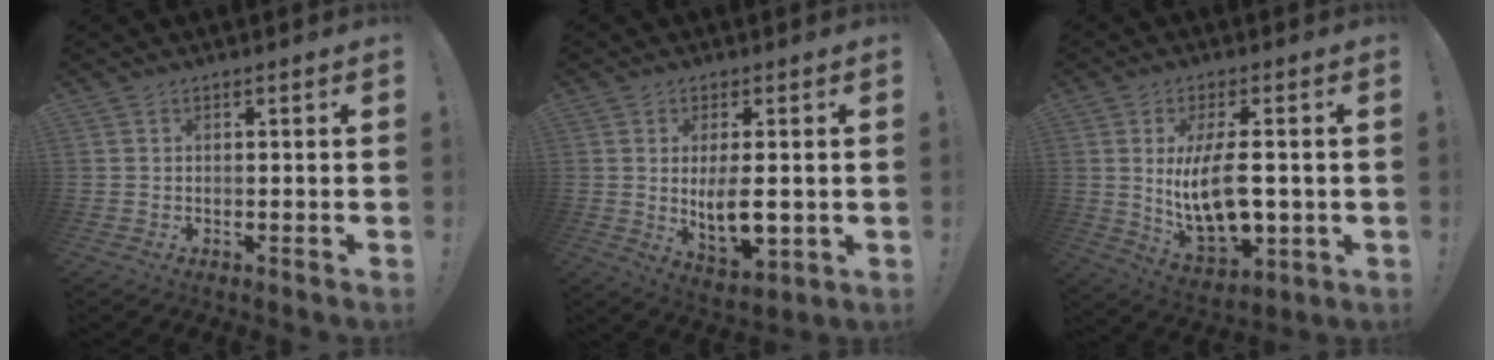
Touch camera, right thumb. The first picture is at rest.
{"total": 9.5, "force": [0.5, 4.2, 8.5], "torque": [-0.137, -0.014, 0.012]}
{"total": 14.3, "force": [1.0, 6.5, 12.7], "torque": [-0.231, -0.022, 0.010]}